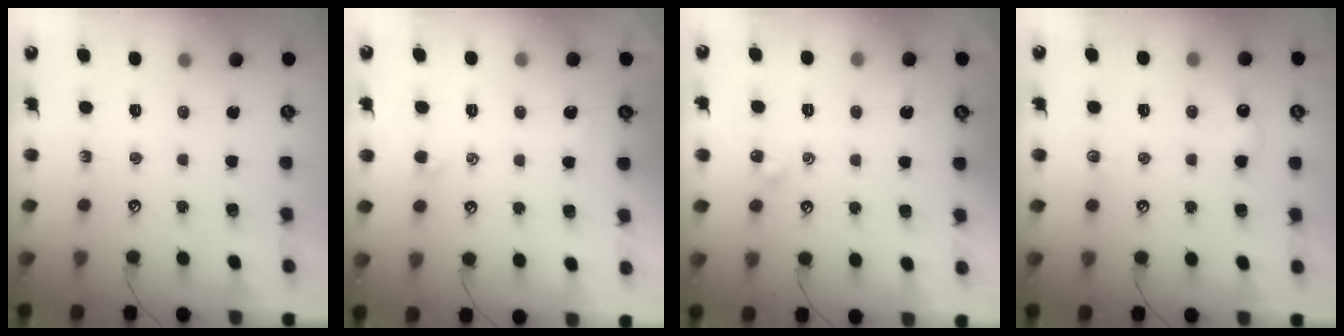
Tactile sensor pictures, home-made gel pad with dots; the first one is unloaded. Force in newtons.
{"total": 0.9, "press": 0.7, "slide": 0.6}
{"total": 4.2, "press": 4.2, "slide": 0.6}
{"total": 4.3, "press": 4.3, "slide": 0.6}